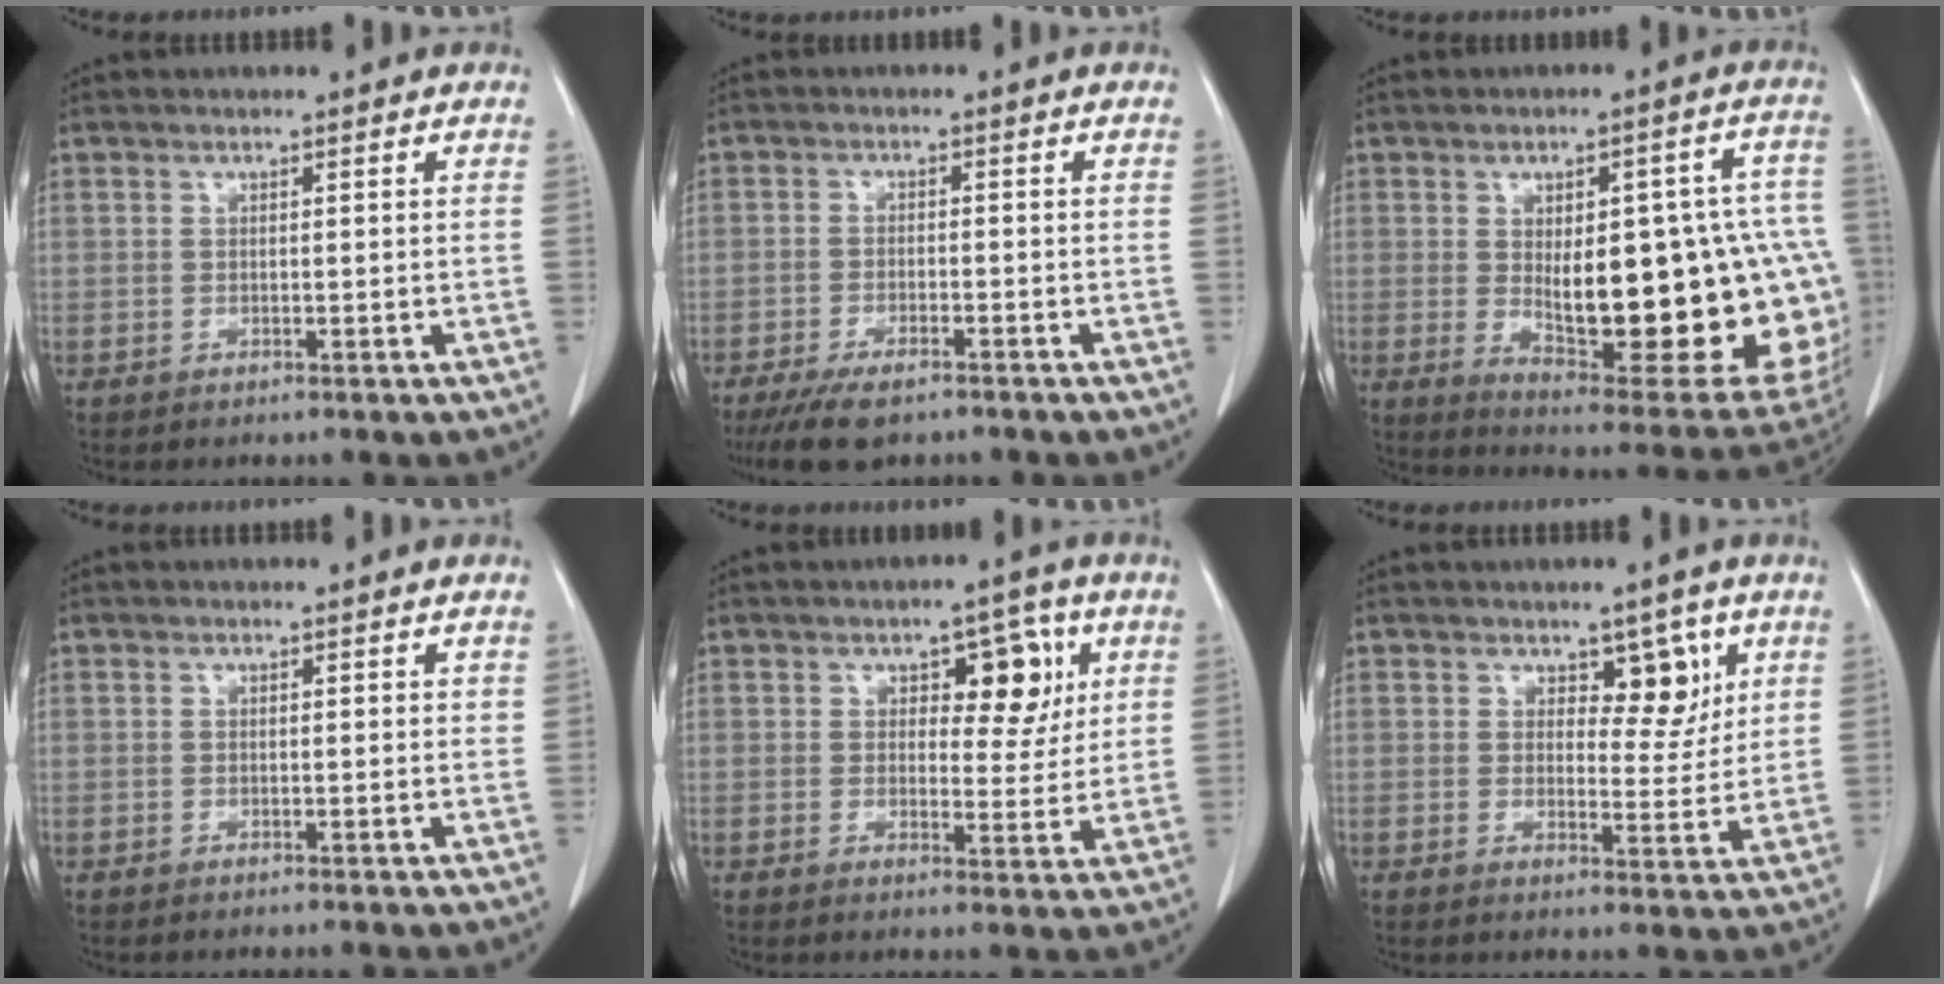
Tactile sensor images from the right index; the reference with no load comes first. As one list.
[{"total": 7.1, "force": [-5.3, 2.3, 4.1], "torque": [-0.067, -0.010, -0.089]}, {"total": 27.3, "force": [-2.3, 9.0, 25.6], "torque": [-0.265, 0.016, 0.000]}, {"total": 0.6, "force": [0.4, 0.3, 0.4], "torque": [0.000, 0.000, 0.002]}, {"total": 7.3, "force": [2.7, 3.6, 5.7], "torque": [-0.063, 0.013, 0.036]}, {"total": 5.4, "force": [2.8, 2.8, 3.7], "torque": [-0.037, -0.002, 0.039]}]